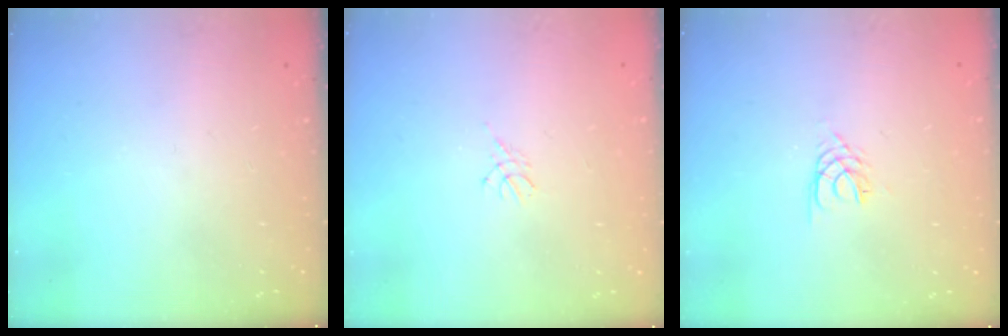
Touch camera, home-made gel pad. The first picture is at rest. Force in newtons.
{"total": 3.0, "press": 2.9, "slide": 0.6}
{"total": 3.5, "press": 3.5, "slide": 0.5}